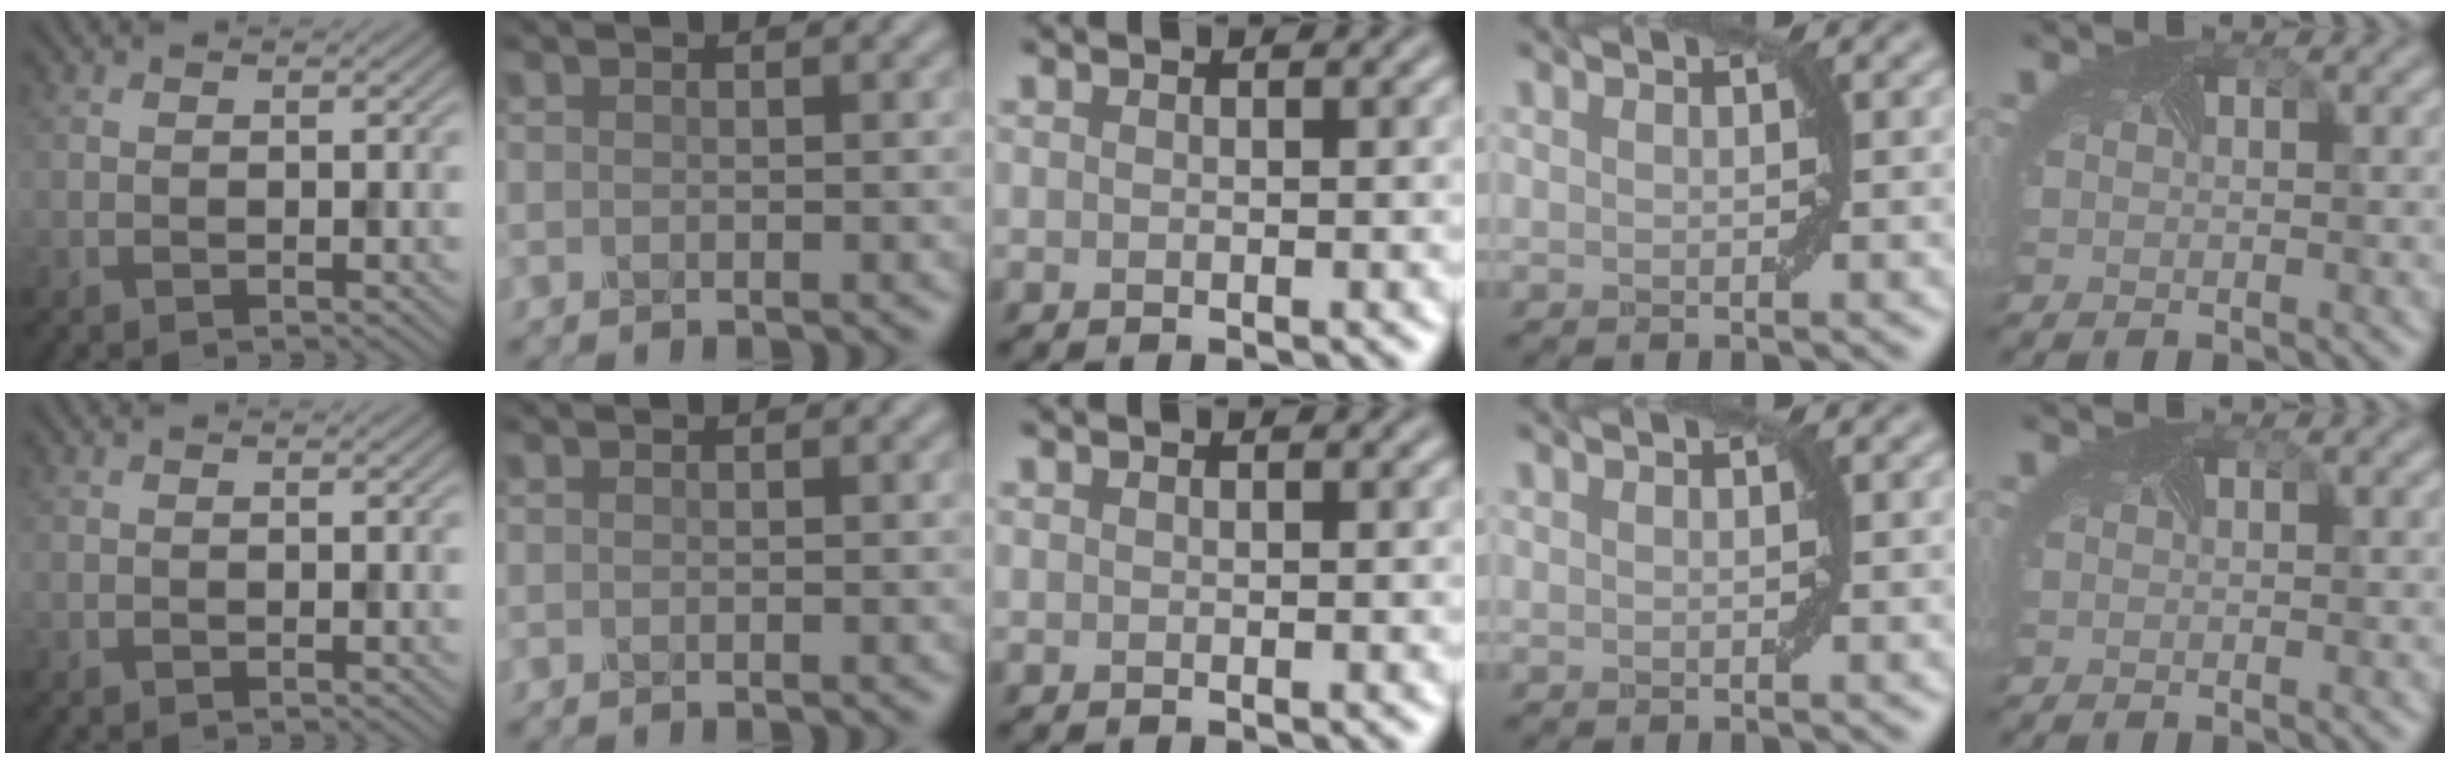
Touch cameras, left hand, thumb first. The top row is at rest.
{}